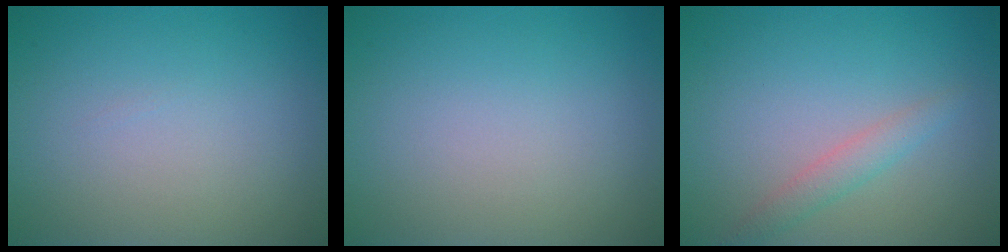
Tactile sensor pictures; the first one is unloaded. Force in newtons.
{"total": 0.0}
{"total": 1.7, "press": 1.7, "slide": 0.0}